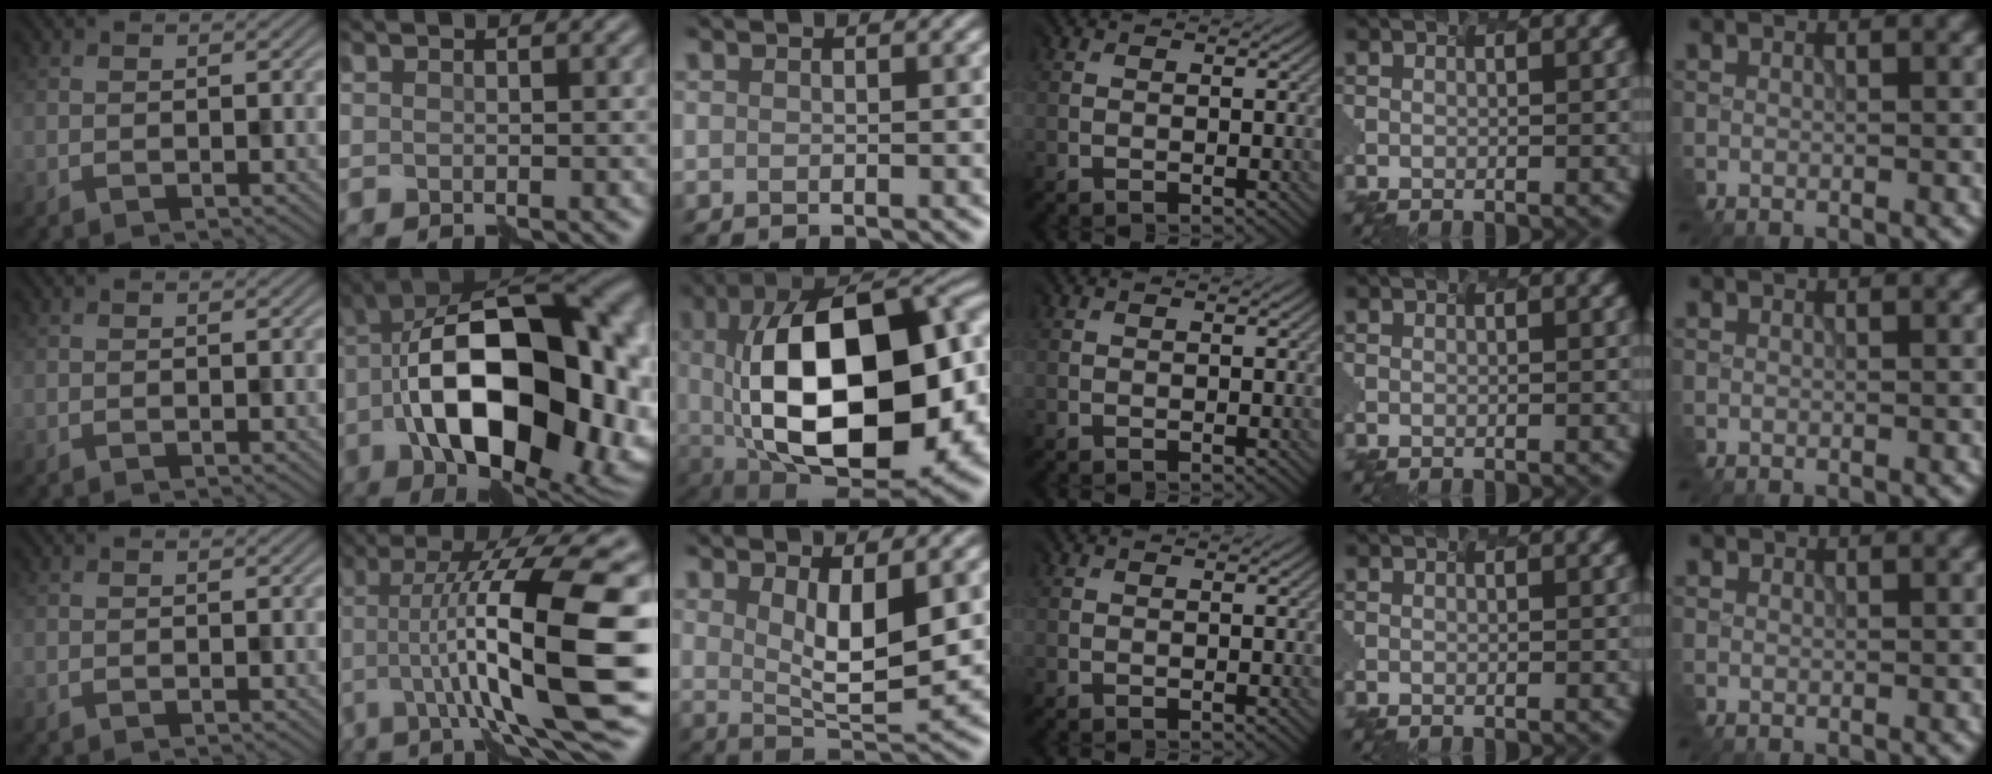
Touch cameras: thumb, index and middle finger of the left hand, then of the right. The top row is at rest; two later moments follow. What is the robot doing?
{"motion": "assemble", "object": "hinged jar"}